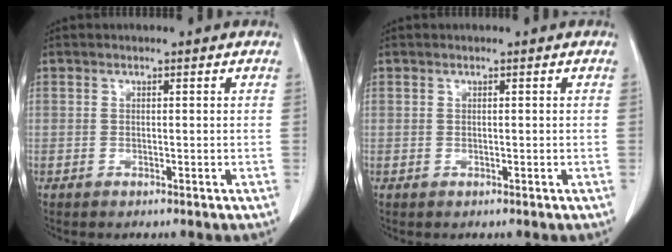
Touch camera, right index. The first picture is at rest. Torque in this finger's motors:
{"motor_torque": [0.00, 0.00, 0.00, 0.00]}